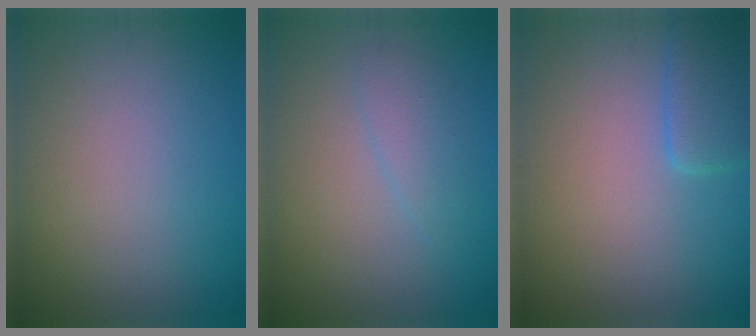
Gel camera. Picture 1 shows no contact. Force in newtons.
{"total": 1.6, "press": 1.6, "slide": 0.1}
{"total": 3.0, "press": 3.0, "slide": 0.3}